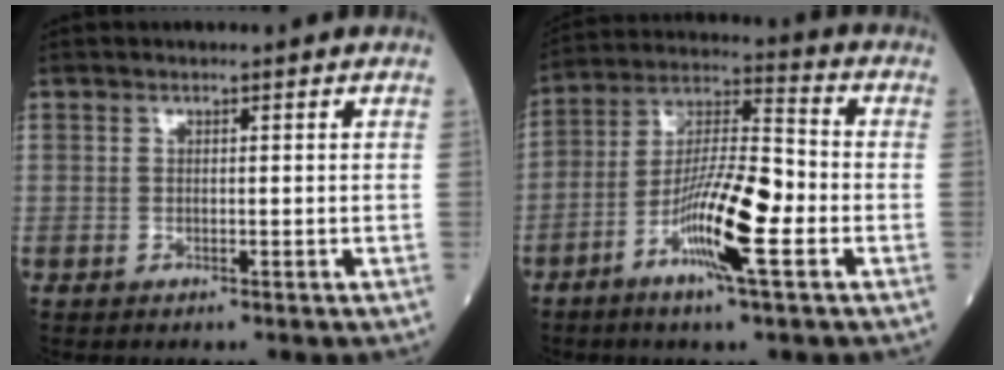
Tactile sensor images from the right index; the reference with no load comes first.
{"total": 13.3, "force": [-4.7, 1.5, 12.4], "torque": [-0.233, 0.002, -0.089]}